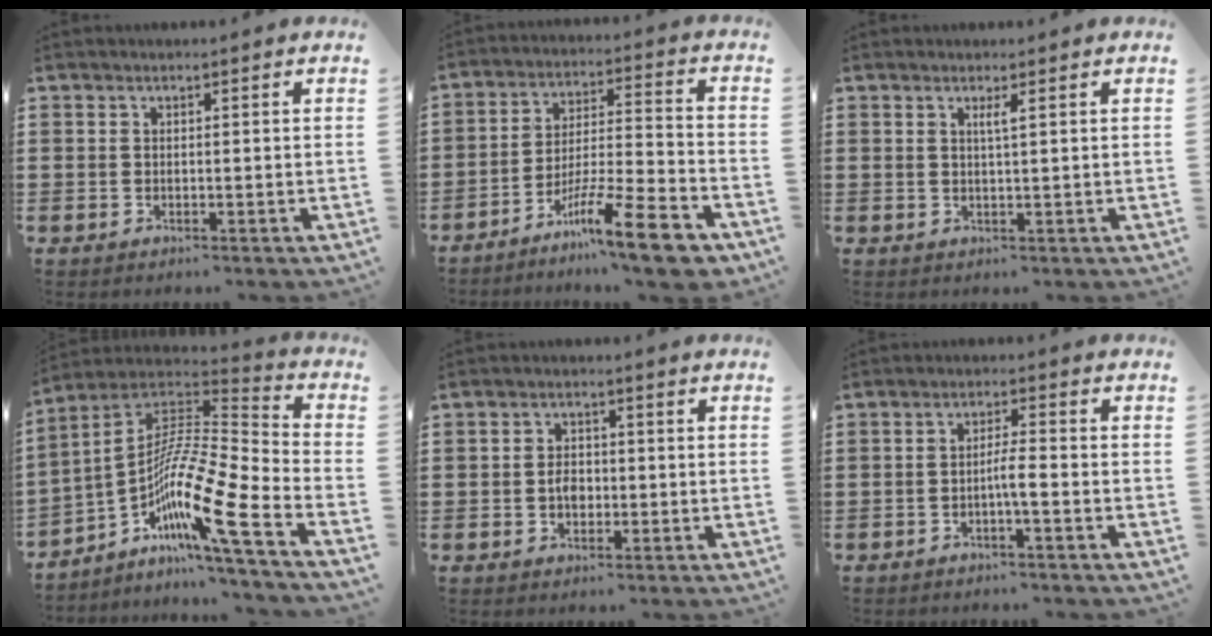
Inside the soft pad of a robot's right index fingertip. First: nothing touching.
{"total": 13.7, "force": [-9.6, 1.5, 9.6], "torque": [-0.144, 0.031, -0.169]}
{"total": 1.4, "force": [0.5, -0.1, 1.3], "torque": [-0.025, -0.002, 0.008]}
{"total": 13.3, "force": [-6.7, 1.2, 11.5], "torque": [-0.238, -0.027, -0.139]}
{"total": 2.5, "force": [-0.5, 1.7, 1.7], "torque": [-0.027, 0.001, -0.012]}
{"total": 3.0, "force": [-1.3, 0.1, 2.7], "torque": [-0.056, -0.004, -0.027]}